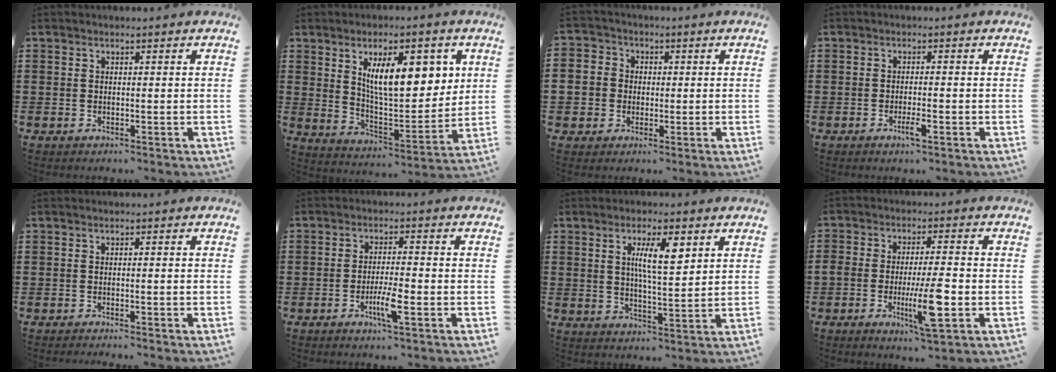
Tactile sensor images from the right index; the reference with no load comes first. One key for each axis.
{"total": 12.0, "fx": 4.7, "fy": 5.0, "fz": 9.8, "tx": -0.159, "ty": -0.007, "tz": 0.078}
{"total": 4.5, "fx": -0.7, "fy": 4.4, "fz": 0.6, "tx": -0.037, "ty": 0.010, "tz": -0.020}
{"total": 2.6, "fx": -1.3, "fy": 0.3, "fz": 2.2, "tx": -0.044, "ty": -0.004, "tz": -0.025}
{"total": 0.8, "fx": -0.7, "fy": -0.2, "fz": 0.2, "tx": -0.003, "ty": -0.002, "tz": -0.015}
{"total": 4.9, "fx": -2.1, "fy": 0.7, "fz": 4.4, "tx": -0.086, "ty": -0.006, "tz": -0.040}
{"total": 6.6, "fx": 2.6, "fy": 1.7, "fz": 5.9, "tx": -0.114, "ty": 0.004, "tz": 0.040}
{"total": 9.5, "fx": -3.0, "fy": 1.8, "fz": 8.9, "tx": -0.160, "ty": -0.007, "tz": -0.052}